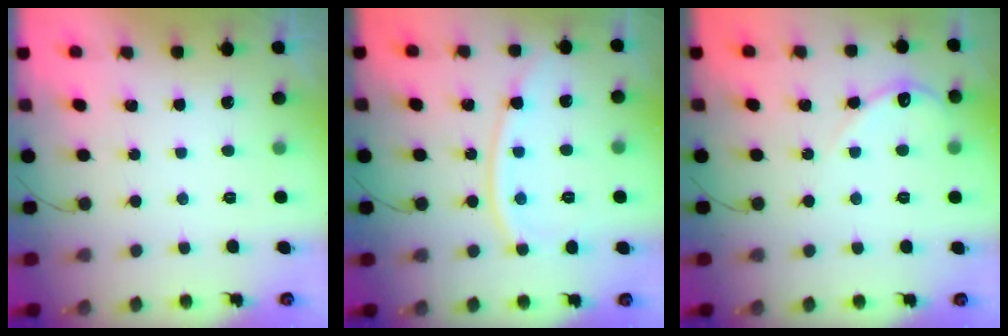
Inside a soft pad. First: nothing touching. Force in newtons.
{"total": 11.3, "press": 11.2, "slide": 1.3}
{"total": 5.2, "press": 5.2, "slide": 0.7}